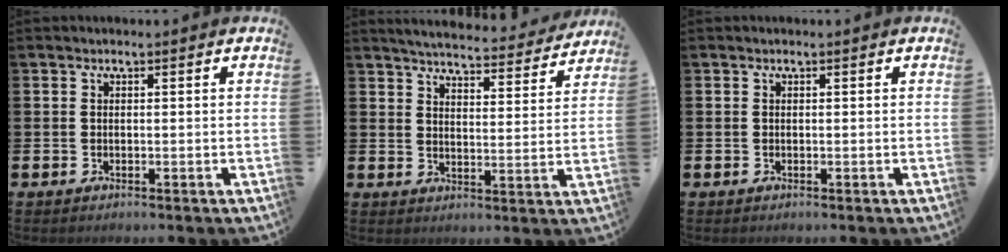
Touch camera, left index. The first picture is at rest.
{"total": 5.2, "force": [5.1, 0.4, 1.0], "torque": [-0.035, -0.037, 0.085]}
{"total": 0.0}